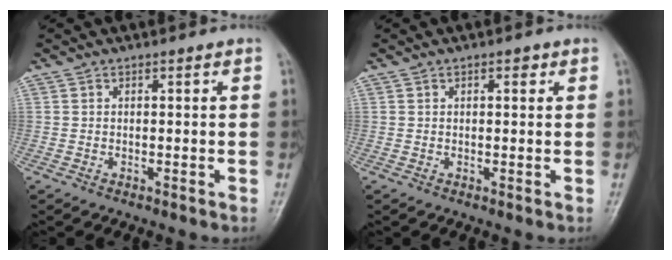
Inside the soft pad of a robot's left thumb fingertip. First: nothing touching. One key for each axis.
{"total": 1.6, "fx": 0.7, "fy": 0.7, "fz": 1.2, "tx": -0.012, "ty": 0.001, "tz": 0.008}